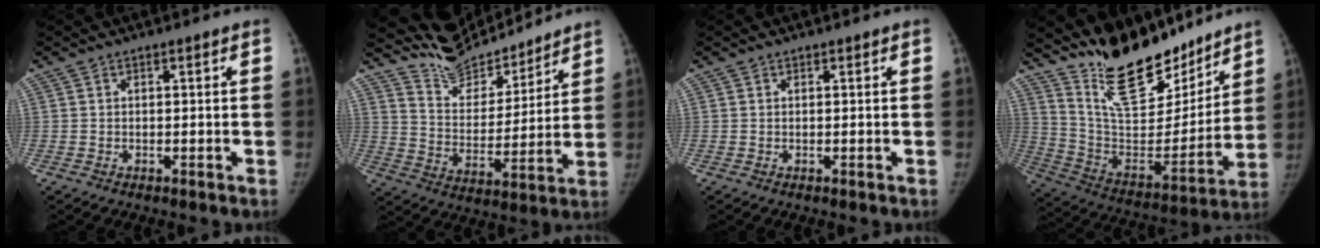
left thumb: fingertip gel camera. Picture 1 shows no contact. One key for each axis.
{"total": 13.4, "fx": 13.0, "fy": 3.2, "fz": 1.5, "tx": 0.004, "ty": -0.091, "tz": 0.234}
{"total": 0.0}
{"total": 23.2, "fx": 18.7, "fy": 8.7, "fz": 10.7, "tx": -0.129, "ty": -0.113, "tz": 0.319}